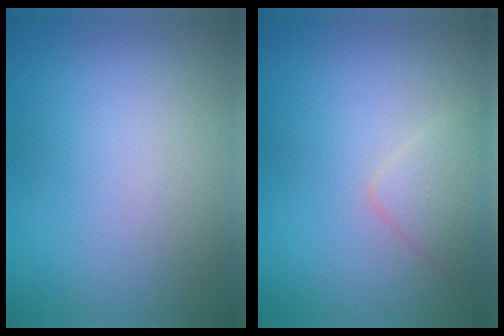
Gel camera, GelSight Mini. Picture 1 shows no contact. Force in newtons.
{"total": 2.1, "press": 2.1, "slide": 0.2}